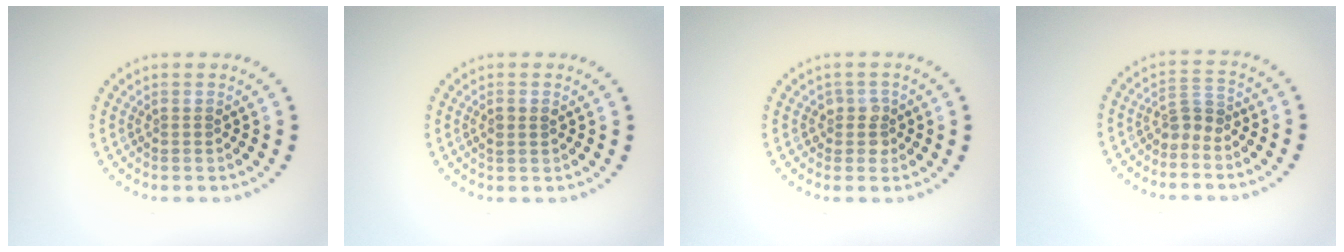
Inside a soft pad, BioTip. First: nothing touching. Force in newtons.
{"total": 1.1, "press": 1.1, "slide": 0.3}
{"total": 1.6, "press": 1.4, "slide": 0.8}
{"total": 1.7, "press": 1.3, "slide": 1.2}